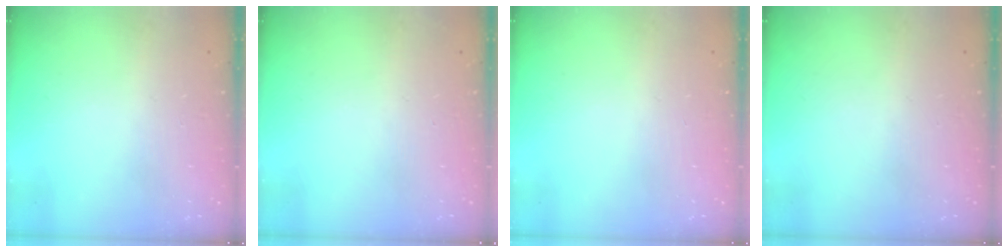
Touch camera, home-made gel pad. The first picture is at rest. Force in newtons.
{"total": 0.0}
{"total": 0.0}
{"total": 0.0}